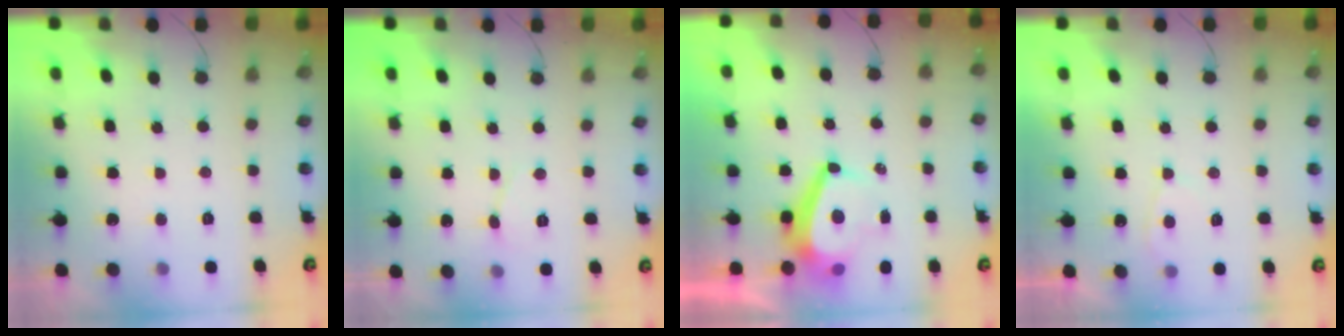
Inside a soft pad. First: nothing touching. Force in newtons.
{"total": 2.9, "press": 2.9, "slide": 0.3}
{"total": 6.8, "press": 6.8, "slide": 0.8}
{"total": 2.1, "press": 2.0, "slide": 0.6}